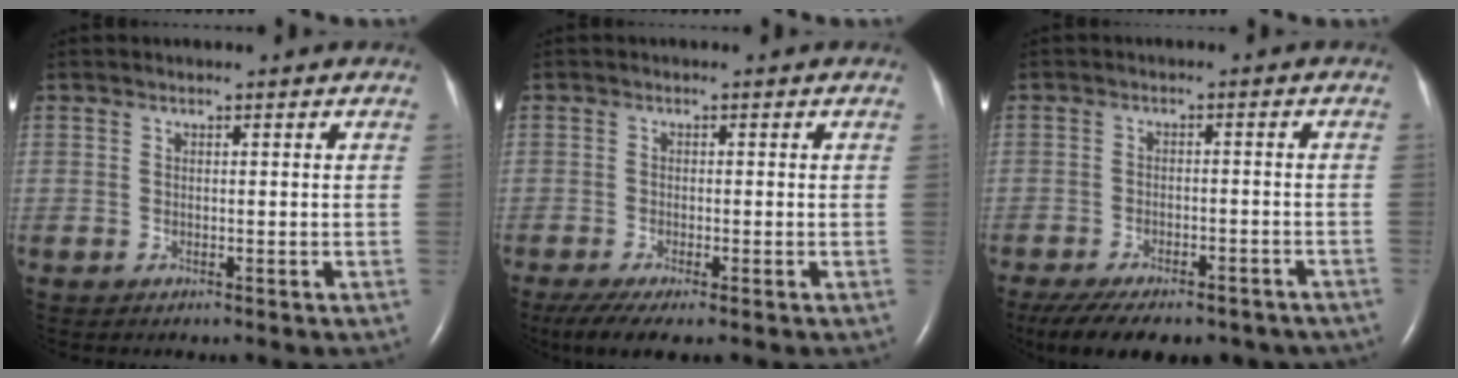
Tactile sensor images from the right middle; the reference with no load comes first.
{"total": 5.7, "force": [-3.8, 1.1, 4.0], "torque": [-0.074, -0.017, -0.063]}
{"total": 18.9, "force": [-14.8, 7.5, 9.0], "torque": [-0.172, -0.014, -0.190]}